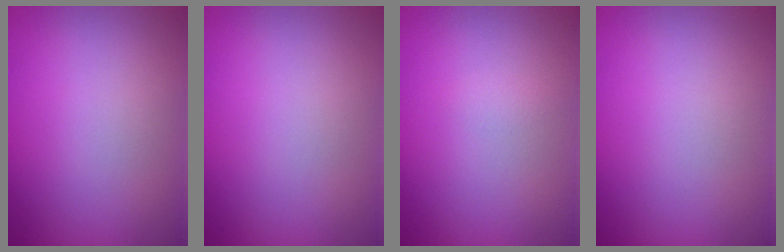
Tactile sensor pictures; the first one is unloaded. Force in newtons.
{"total": 0.0}
{"total": 0.5, "press": 0.5, "slide": 0.1}
{"total": 0.0}